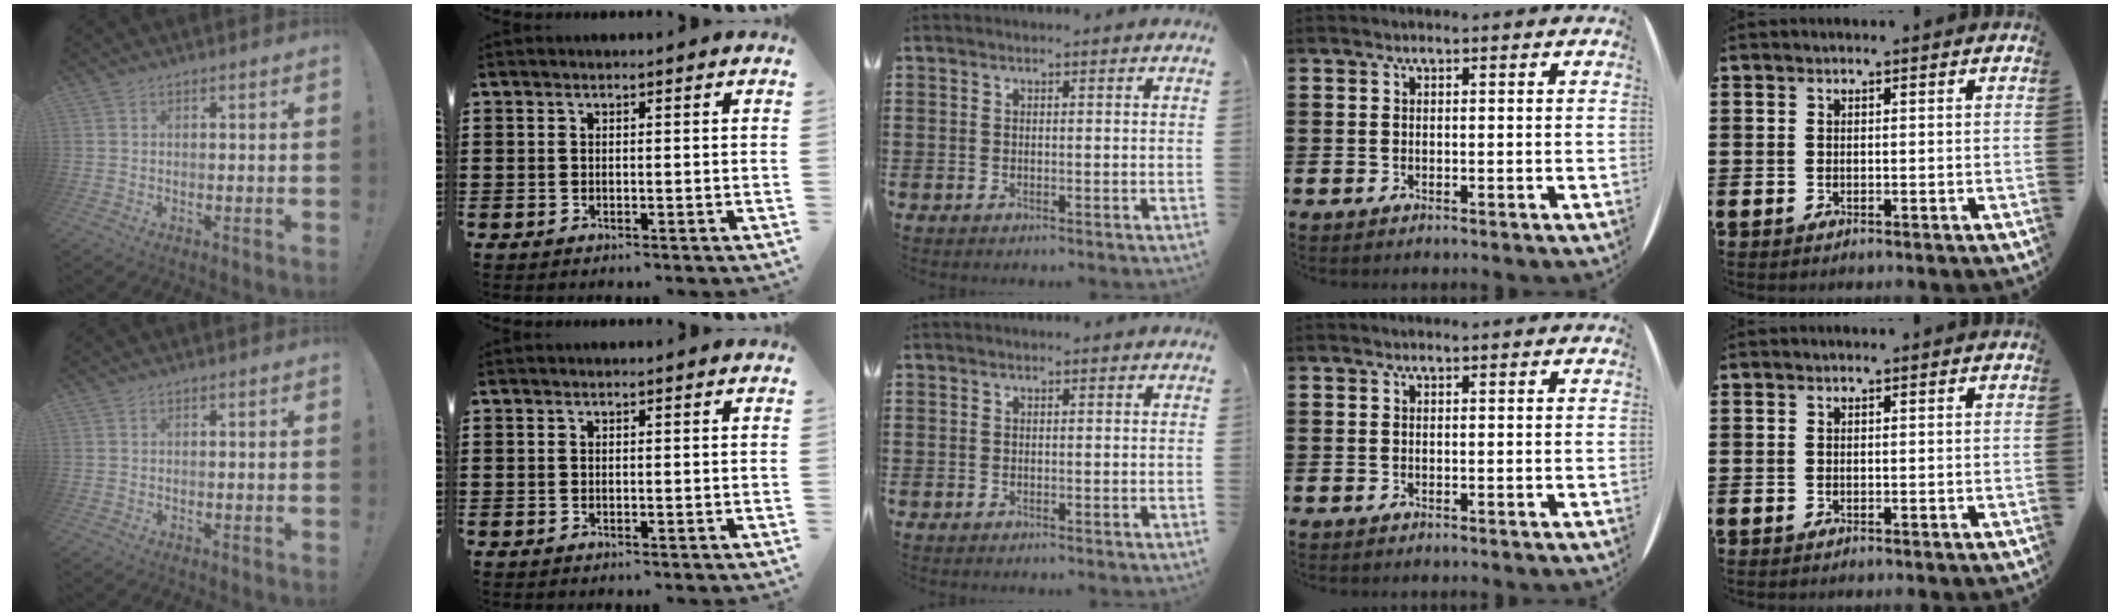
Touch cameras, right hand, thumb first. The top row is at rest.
{}